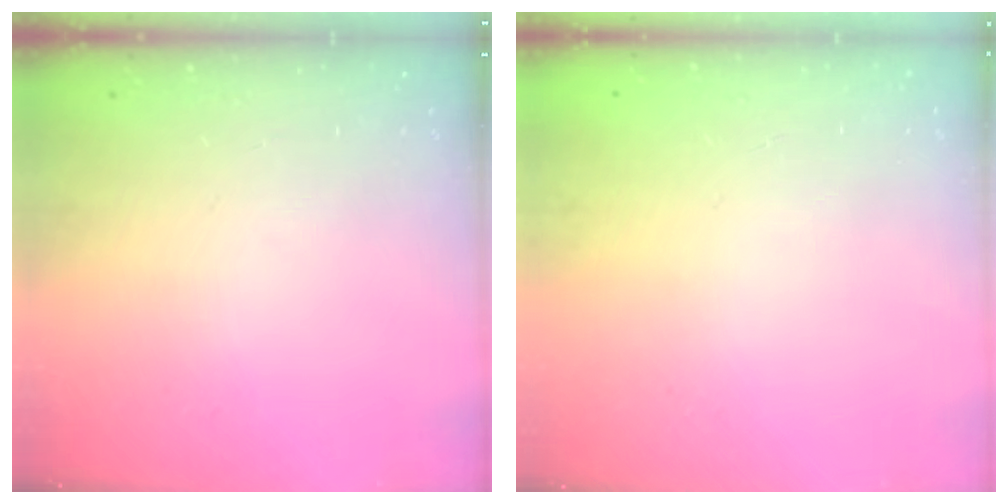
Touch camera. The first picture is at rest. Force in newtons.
{"total": 0.0}